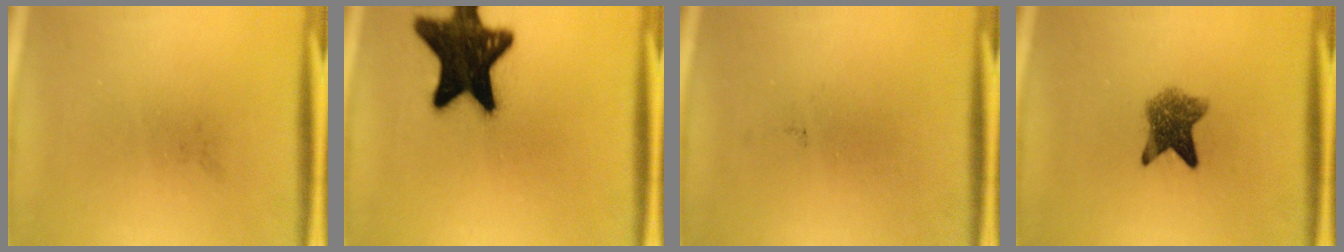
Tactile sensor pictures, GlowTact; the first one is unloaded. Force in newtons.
{"total": 19.5}
{"total": 0.0}
{"total": 5.9}